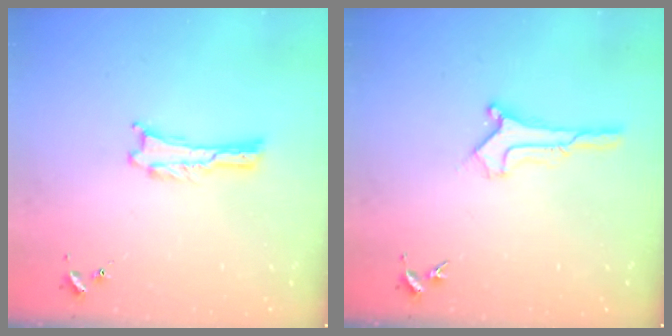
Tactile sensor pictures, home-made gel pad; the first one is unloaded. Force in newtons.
{"total": 0.9, "press": 0.9, "slide": 0.1}